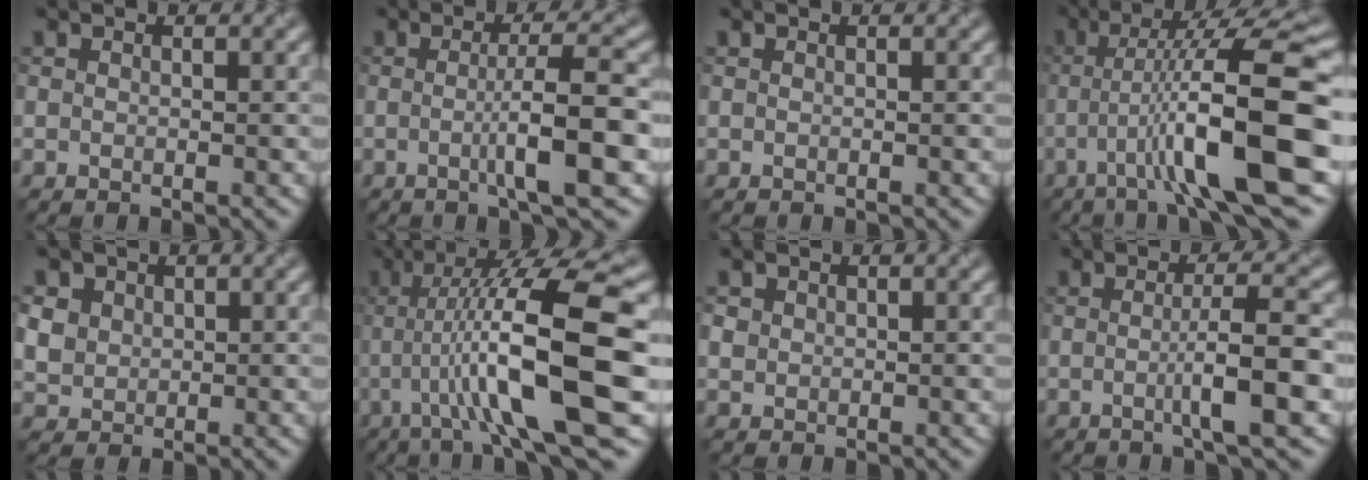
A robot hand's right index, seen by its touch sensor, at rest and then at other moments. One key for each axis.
{"total": 5.7, "fx": -1.1, "fy": 0.8, "fz": 5.5, "tx": -0.080, "ty": 0.006, "tz": -0.013}
{"total": 0.0}
{"total": 11.1, "fx": -2.9, "fy": 1.6, "fz": 10.6, "tx": -0.160, "ty": 0.020, "tz": -0.041}
{"total": 2.8, "fx": 0.9, "fy": 2.6, "fz": 0.8, "tx": -0.042, "ty": 0.016, "tz": 0.038}
{"total": 12.8, "fx": -1.7, "fy": 2.2, "fz": 12.5, "tx": -0.183, "ty": 0.023, "tz": -0.021}
{"total": 0.7, "fx": 0.0, "fy": 0.5, "fz": -0.4, "tx": 0.006, "ty": 0.006, "tz": 0.010}
{"total": 4.7, "fx": -1.0, "fy": 0.7, "fz": 4.6, "tx": -0.066, "ty": 0.005, "tz": -0.012}